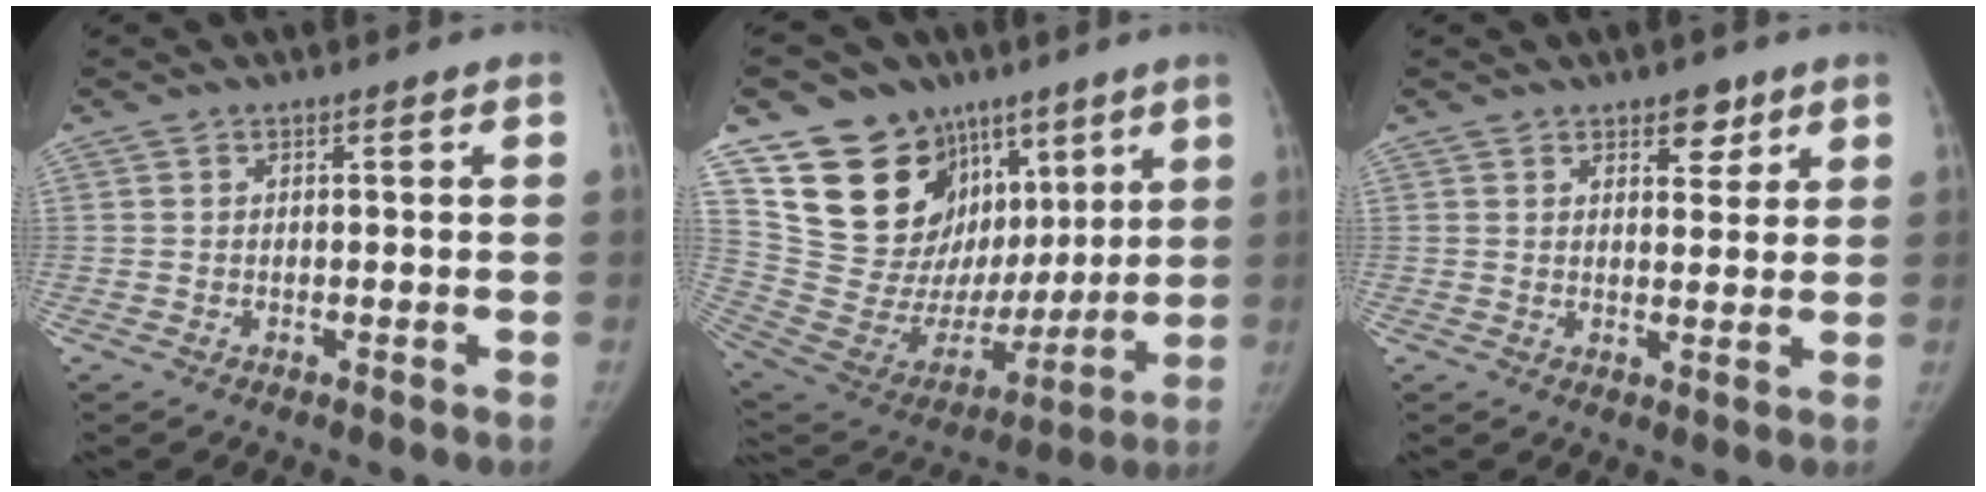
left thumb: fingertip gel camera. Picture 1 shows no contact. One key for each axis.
{"total": 25.4, "fx": 12.1, "fy": 18.2, "fz": 13.0, "tx": -0.155, "ty": 0.000, "tz": 0.229}
{"total": 4.4, "fx": 2.8, "fy": 2.5, "fz": 2.3, "tx": -0.004, "ty": -0.016, "tz": 0.040}